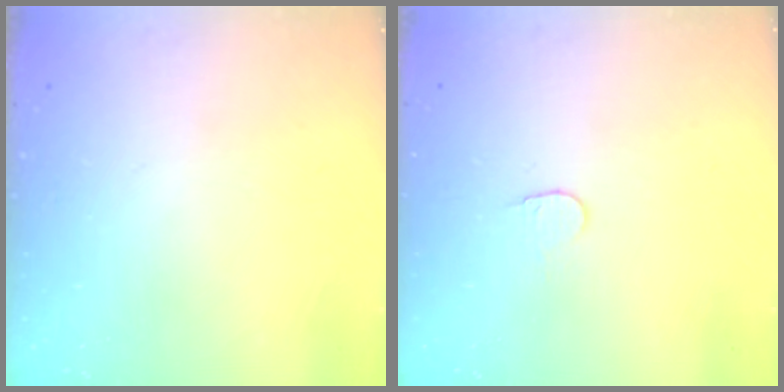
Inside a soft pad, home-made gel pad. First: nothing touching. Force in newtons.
{"total": 3.7, "press": 3.7, "slide": 0.3}